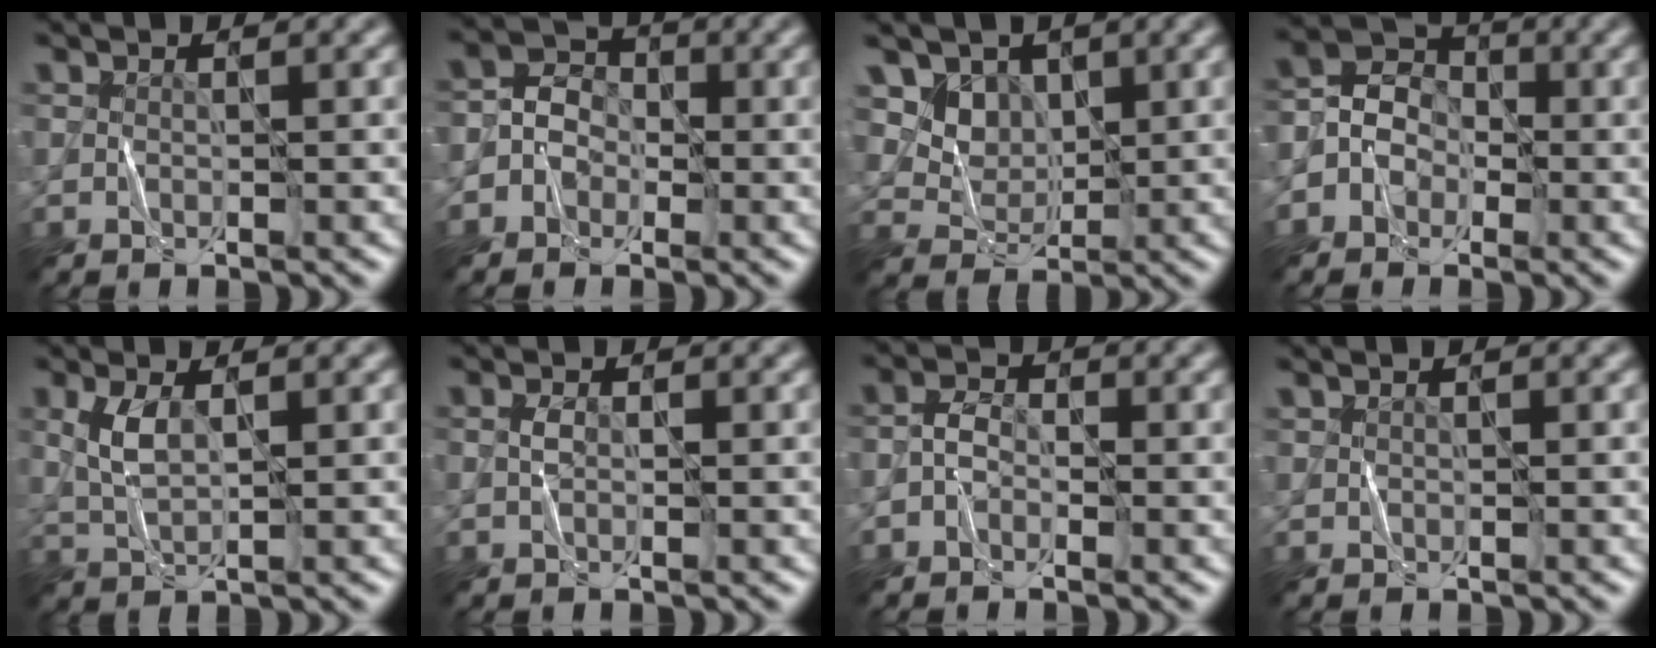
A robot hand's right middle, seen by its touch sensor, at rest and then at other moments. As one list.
[{"total": 2.6, "force": [-1.1, 2.1, 1.0], "torque": [-0.014, 0.012, -0.028]}, {"total": 4.2, "force": [2.1, 3.2, 1.7], "torque": [-0.043, -0.025, 0.054]}, {"total": 3.4, "force": [-1.3, 2.8, 1.4], "torque": [-0.014, 0.011, -0.034]}, {"total": 2.8, "force": [0.7, 1.2, 2.5], "torque": [-0.060, 0.004, 0.016]}, {"total": 1.0, "force": [-0.2, 0.5, 0.8], "torque": [-0.020, 0.002, -0.006]}, {"total": 1.7, "force": [-1.0, 1.0, 1.0], "torque": [-0.017, 0.008, -0.025]}, {"total": 0.0}]